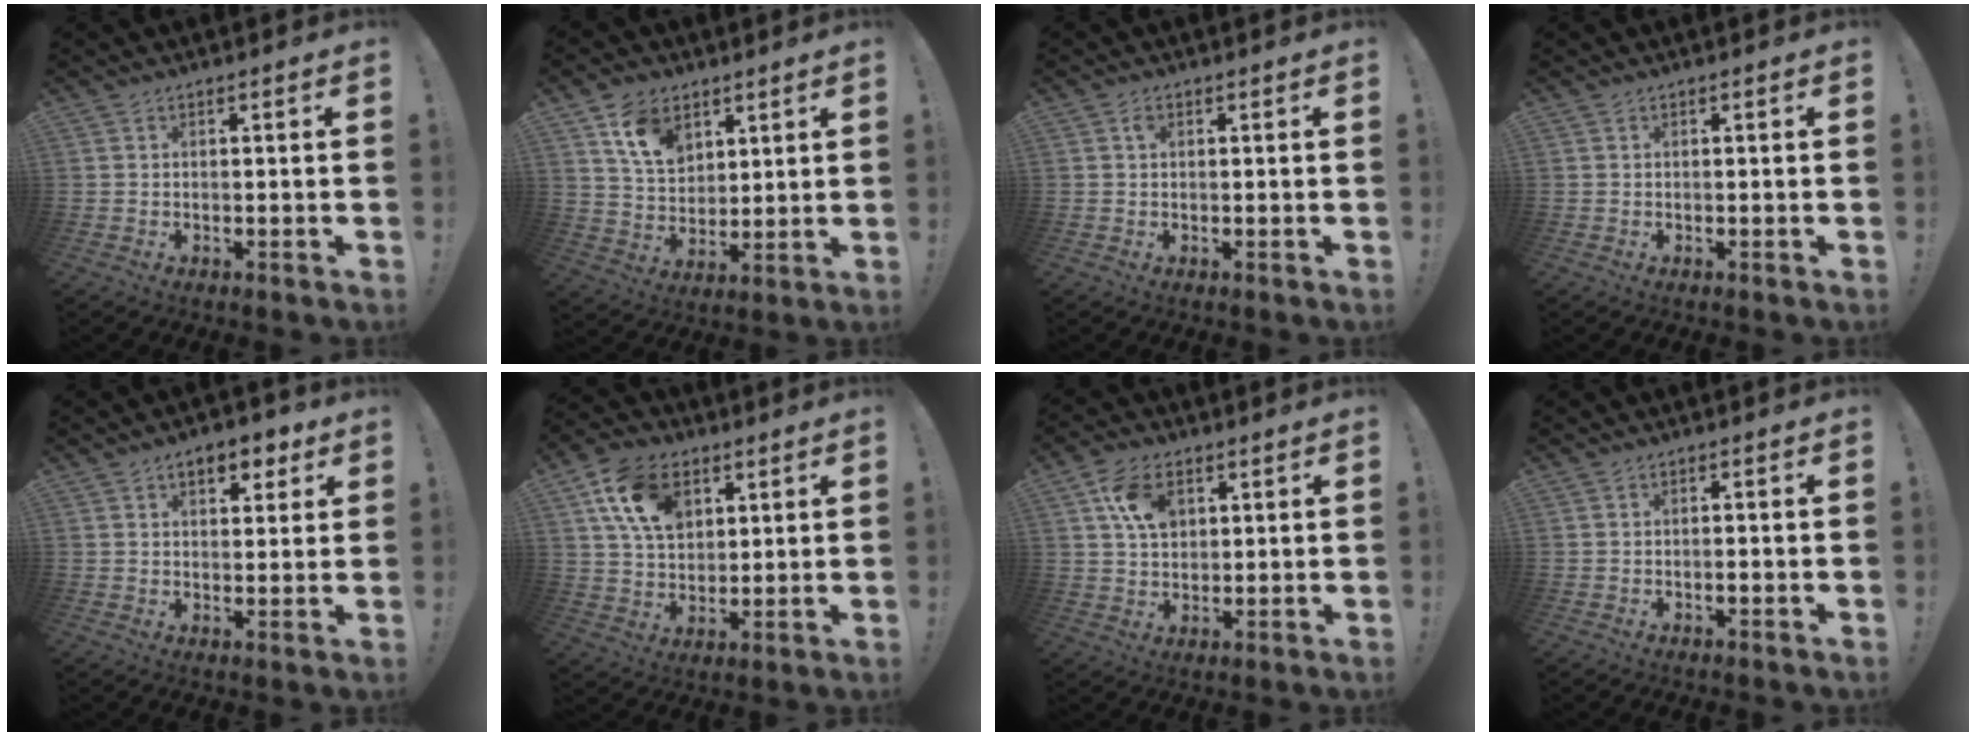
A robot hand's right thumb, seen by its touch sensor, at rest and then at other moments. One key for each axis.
{"total": 11.4, "fx": 6.6, "fy": 7.8, "fz": 5.1, "tx": -0.086, "ty": -0.028, "tz": 0.128}
{"total": 1.1, "fx": 0.4, "fy": 0.8, "fz": 0.6, "tx": -0.006, "ty": -0.001, "tz": 0.006}
{"total": 0.0}
{"total": 7.2, "fx": 3.9, "fy": 4.1, "fz": 4.4, "tx": -0.055, "ty": -0.007, "tz": 0.067}
{"total": 15.2, "fx": 6.3, "fy": 10.8, "fz": 8.7, "tx": -0.143, "ty": -0.010, "tz": 0.127}
{"total": 9.6, "fx": 3.8, "fy": 6.8, "fz": 5.6, "tx": -0.095, "ty": 0.003, "tz": 0.076}
{"total": 0.9, "fx": -0.4, "fy": 0.3, "fz": 0.6, "tx": -0.013, "ty": 0.002, "tz": -0.007}